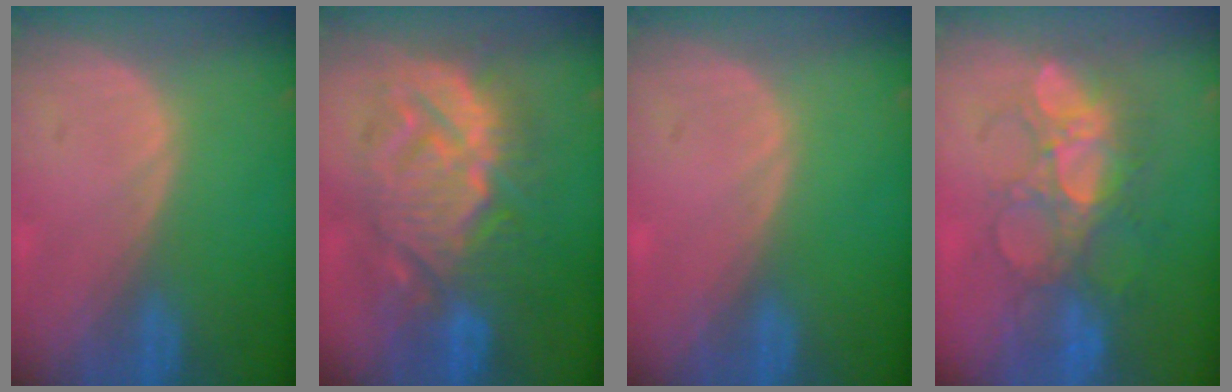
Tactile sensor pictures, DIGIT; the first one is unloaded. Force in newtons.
{"total": 12.0, "press": 11.9, "slide": 1.0}
{"total": 0.0}
{"total": 8.7, "press": 8.4, "slide": 2.4}